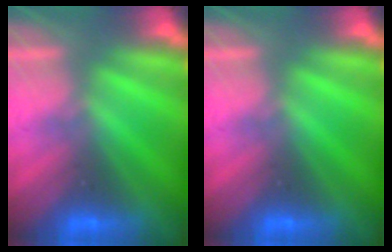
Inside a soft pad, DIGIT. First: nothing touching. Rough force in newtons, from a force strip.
{"total": 0.0}